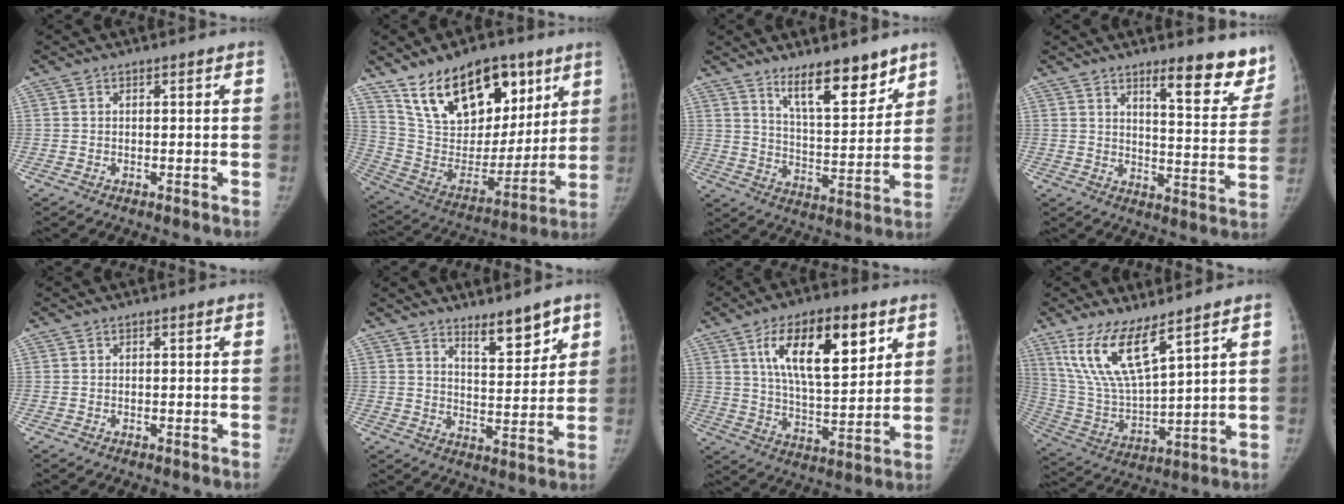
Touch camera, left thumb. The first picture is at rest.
{"total": 23.9, "force": [14.2, 12.9, 14.2], "torque": [-0.194, -0.051, 0.257]}
{"total": 12.8, "force": [9.1, 3.8, 8.1], "torque": [-0.097, -0.072, 0.156]}
{"total": 14.1, "force": [10.3, 3.6, 8.9], "torque": [-0.066, -0.072, 0.135]}
{"total": 0.0}
{"total": 7.7, "force": [5.7, 2.4, 4.6], "torque": [-0.045, -0.048, 0.090]}
{"total": 18.1, "force": [7.8, 7.5, 14.5], "torque": [-0.204, -0.029, 0.136]}
{"total": 14.0, "force": [8.8, 3.5, 10.2], "torque": [-0.201, -0.048, 0.192]}